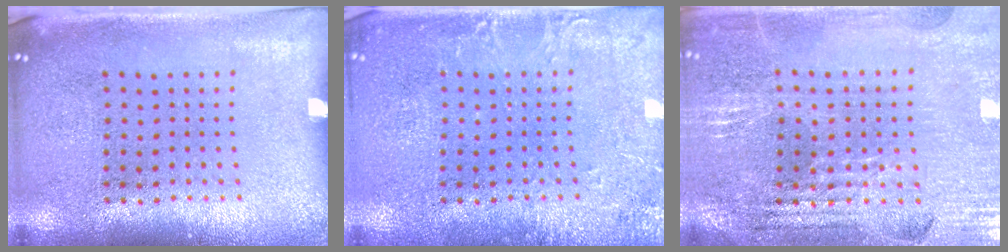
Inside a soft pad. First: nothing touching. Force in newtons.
{"total": 2.2, "press": 2.2, "slide": 0.3}
{"total": 2.8, "press": 2.8, "slide": 0.4}